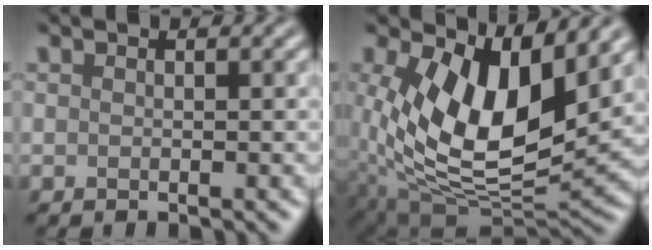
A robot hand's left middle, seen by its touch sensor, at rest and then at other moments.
{"total": 11.4, "force": [2.5, 5.8, 9.5], "torque": [-0.182, -0.020, 0.052]}